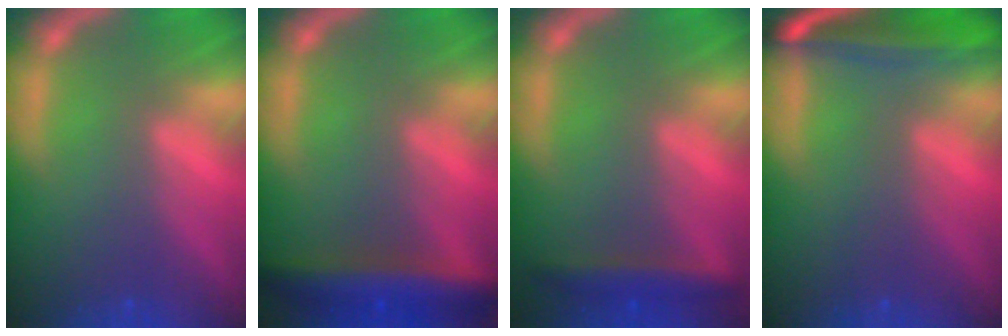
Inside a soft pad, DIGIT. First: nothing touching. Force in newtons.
{"total": 6.0}
{"total": 2.9}
{"total": 7.1}